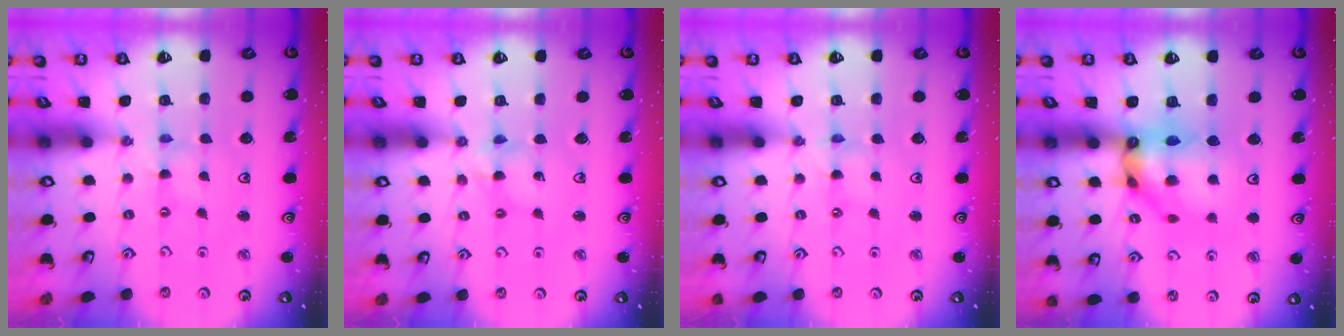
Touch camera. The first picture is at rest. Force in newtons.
{"total": 4.8, "press": 4.8, "slide": 0.4}
{"total": 0.6, "press": 0.6, "slide": 0.1}
{"total": 13.7, "press": 13.6, "slide": 1.5}